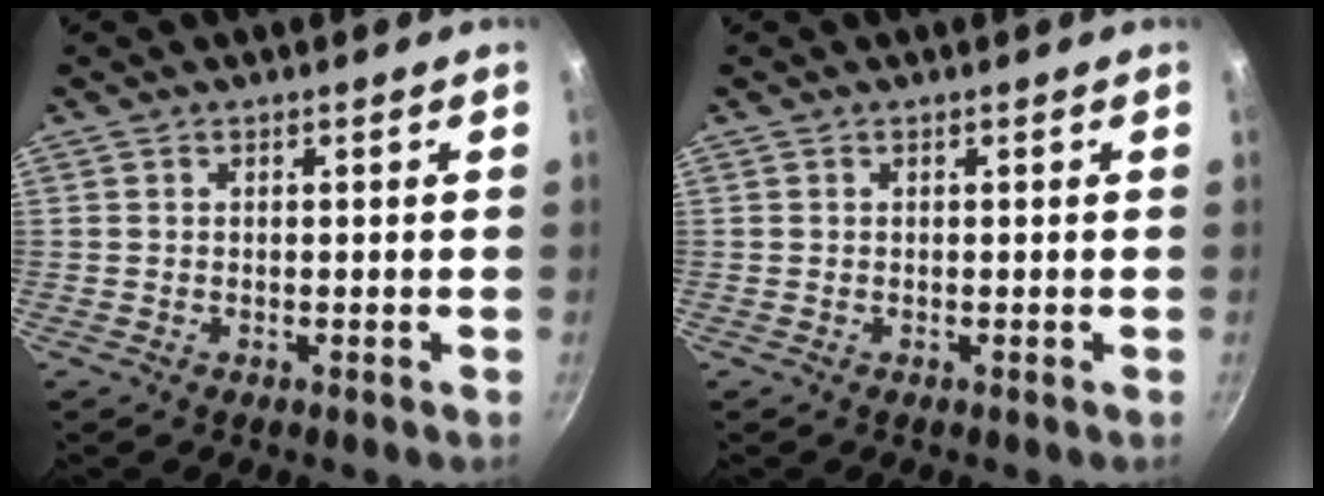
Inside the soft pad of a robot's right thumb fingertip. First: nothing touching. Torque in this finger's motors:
{"motor_torque": [0.00, 0.00, 0.07, 0.07, 0.00]}